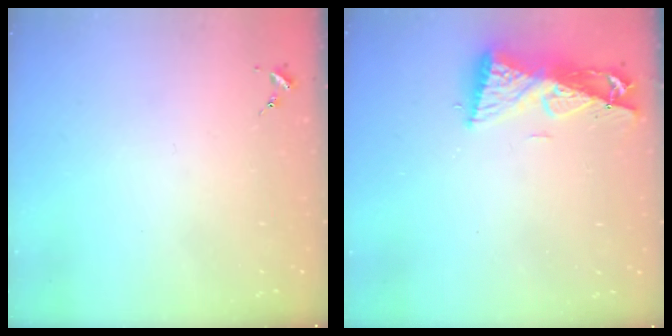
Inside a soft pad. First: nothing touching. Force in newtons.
{"total": 9.2, "press": 9.2, "slide": 1.0}